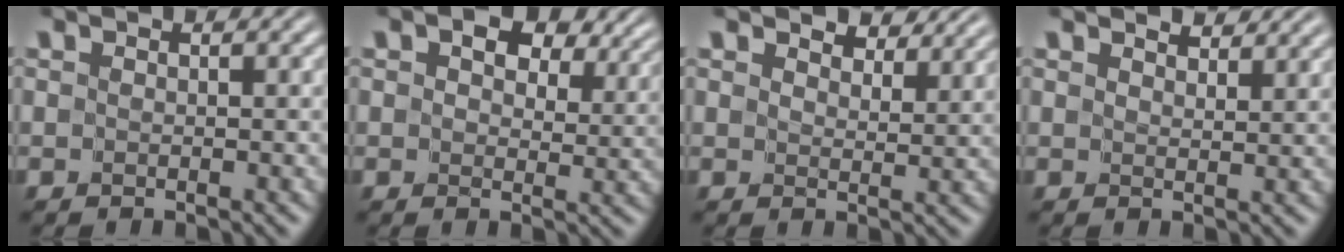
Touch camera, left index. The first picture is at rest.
{"total": 7.9, "force": [4.6, 4.3, 4.8], "torque": [-0.068, 0.003, 0.061]}
{"total": 3.6, "force": [3.4, 0.9, 1.0], "torque": [-0.024, -0.002, 0.042]}
{"total": 2.5, "force": [2.4, 0.4, 0.5], "torque": [-0.013, 0.001, 0.031]}